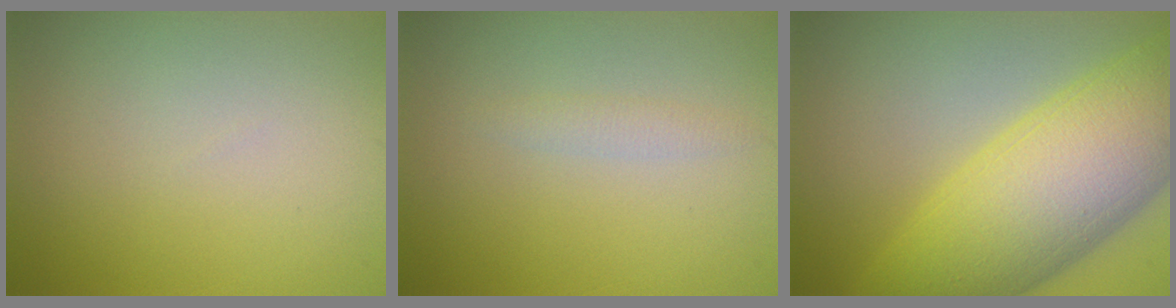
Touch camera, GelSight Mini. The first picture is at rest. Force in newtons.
{"total": 1.1, "press": 1.1, "slide": 0.1}
{"total": 12.5, "press": 12.5, "slide": 0.3}